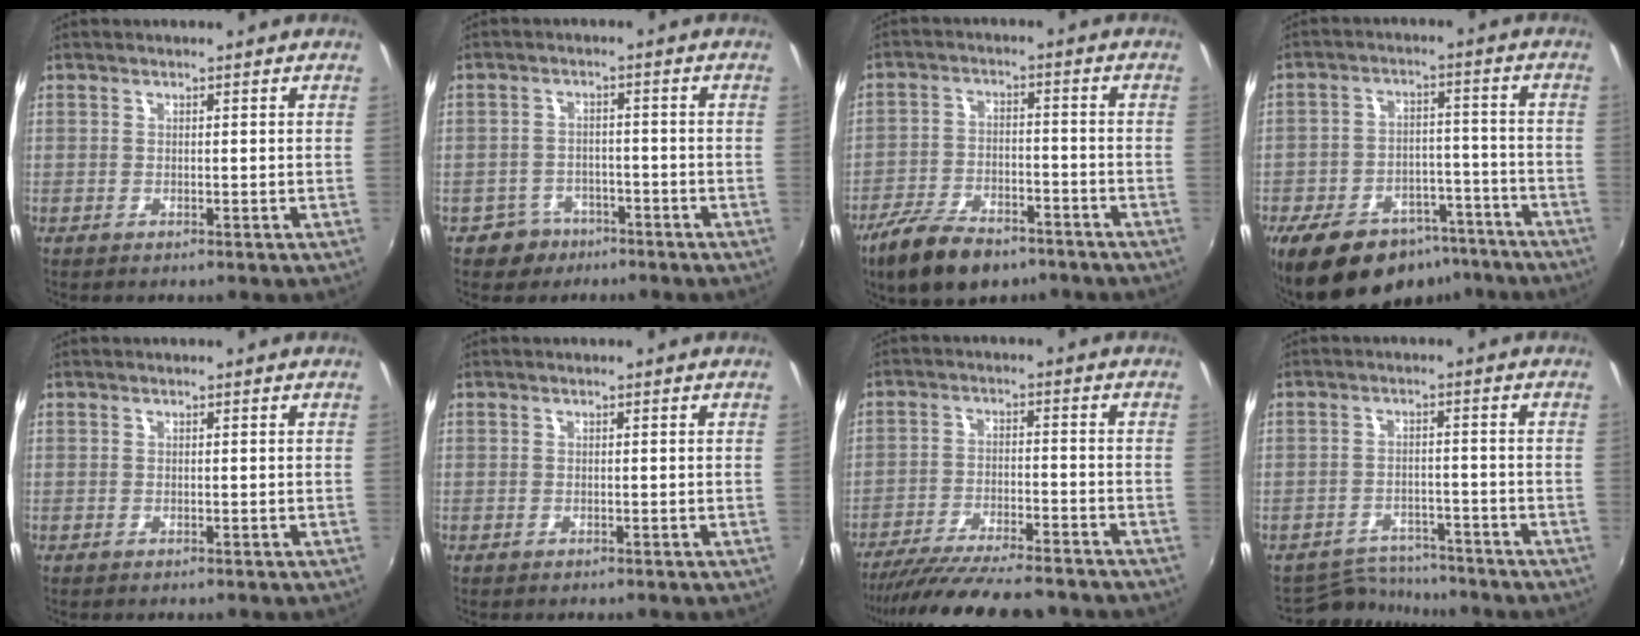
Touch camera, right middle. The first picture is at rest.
{"total": 4.9, "force": [-3.3, 3.6, 0.4], "torque": [-0.023, 0.012, -0.049]}
{"total": 13.3, "force": [-9.5, 5.8, 7.2], "torque": [-0.163, -0.019, -0.163]}
{"total": 18.1, "force": [-13.0, 9.3, 8.4], "torque": [-0.174, 0.005, -0.179]}
{"total": 0.0}
{"total": 0.0}
{"total": 16.8, "force": [-14.8, 2.5, 7.7], "torque": [-0.153, -0.034, -0.228]}
{"total": 6.8, "force": [-6.6, 1.8, -0.3], "torque": [-0.013, 0.006, -0.107]}